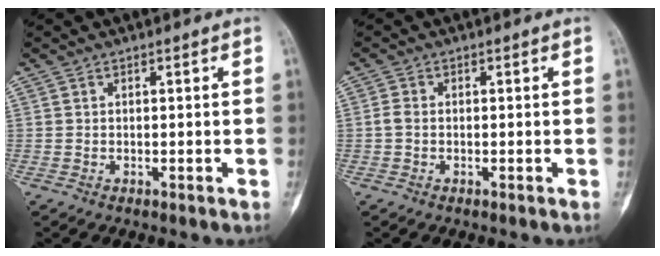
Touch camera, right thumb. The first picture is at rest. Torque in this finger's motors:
{"motor_torque": [0.33, 0.17, 0.42, -0.26, 0.07]}